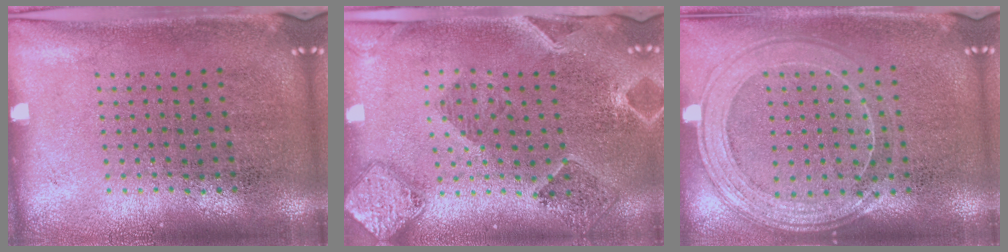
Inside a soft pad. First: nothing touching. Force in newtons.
{"total": 1.6, "press": 1.6, "slide": 0.3}
{"total": 1.6, "press": 1.5, "slide": 0.6}